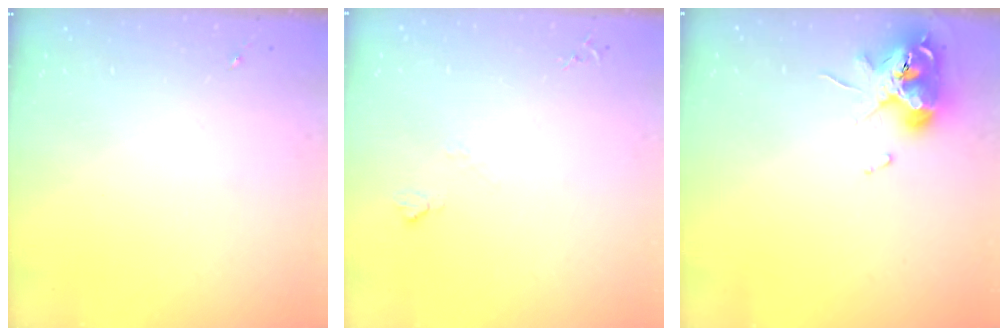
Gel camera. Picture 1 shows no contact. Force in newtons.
{"total": 4.0, "press": 4.0, "slide": 0.6}
{"total": 11.4, "press": 11.3, "slide": 1.8}